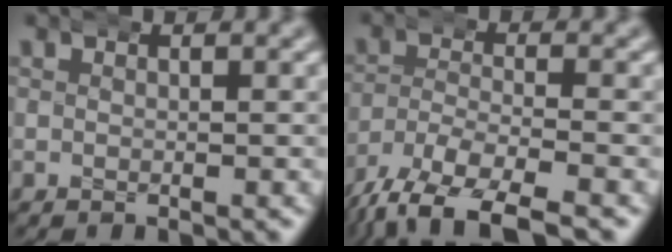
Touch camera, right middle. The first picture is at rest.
{"total": 8.6, "force": [-6.2, 3.4, 4.9], "torque": [-0.096, -0.034, -0.082]}